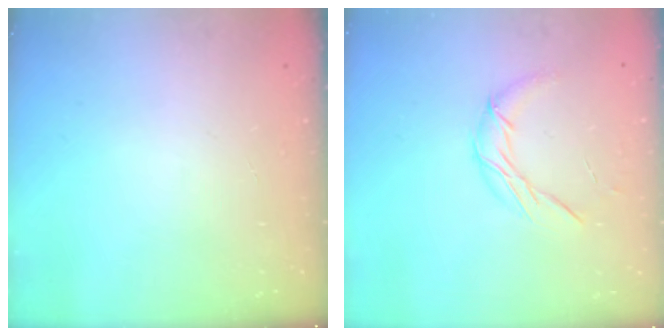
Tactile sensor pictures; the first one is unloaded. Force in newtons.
{"total": 7.9, "press": 7.9, "slide": 0.2}